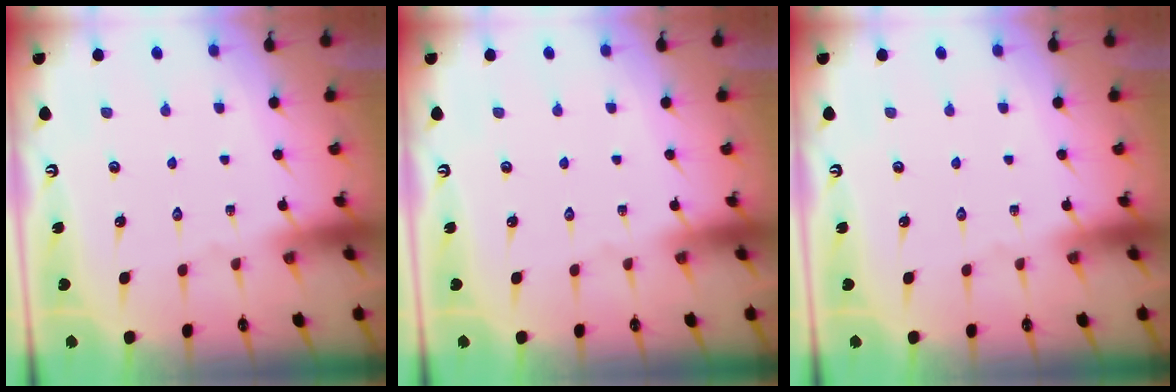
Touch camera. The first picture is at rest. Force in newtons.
{"total": 0.0}
{"total": 0.0}